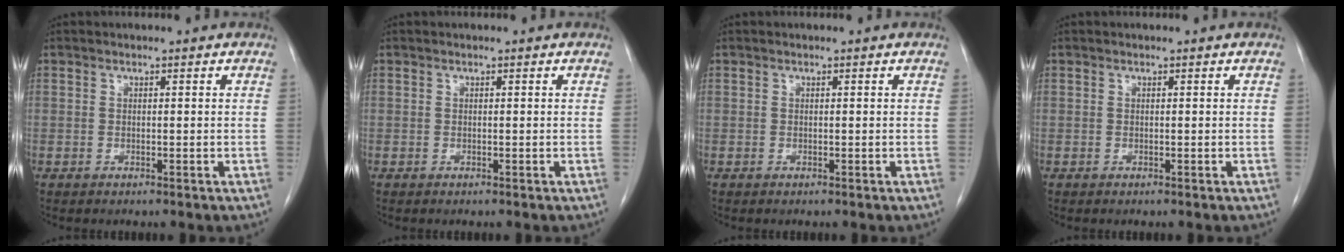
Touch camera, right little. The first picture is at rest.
{"total": 0.0}
{"total": 0.0}
{"total": 0.0}